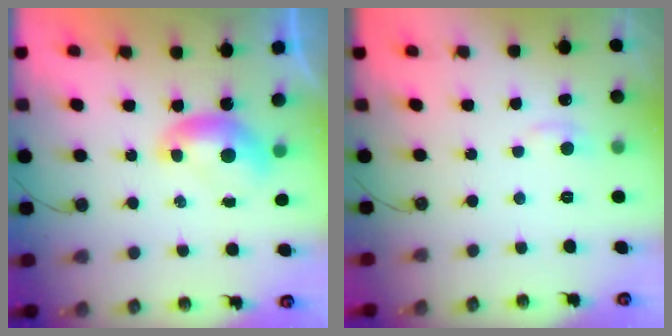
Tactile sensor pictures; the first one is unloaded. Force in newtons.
{"total": 1.1, "press": 0.8, "slide": 0.8}